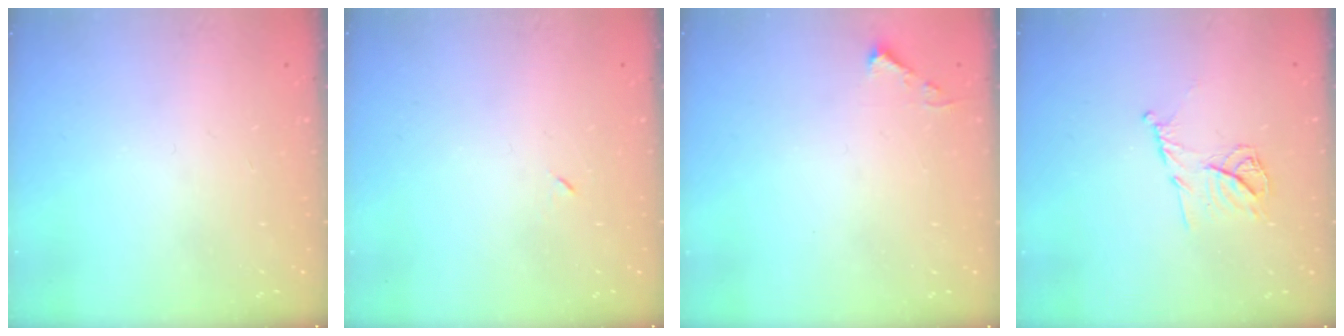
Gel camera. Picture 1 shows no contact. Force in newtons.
{"total": 3.3, "press": 3.2, "slide": 0.7}
{"total": 3.5, "press": 3.5, "slide": 0.4}
{"total": 9.8, "press": 9.8, "slide": 0.6}